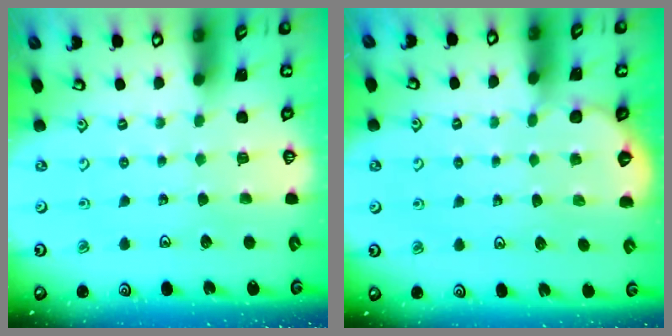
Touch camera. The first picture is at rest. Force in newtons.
{"total": 2.0, "press": 2.0, "slide": 0.1}